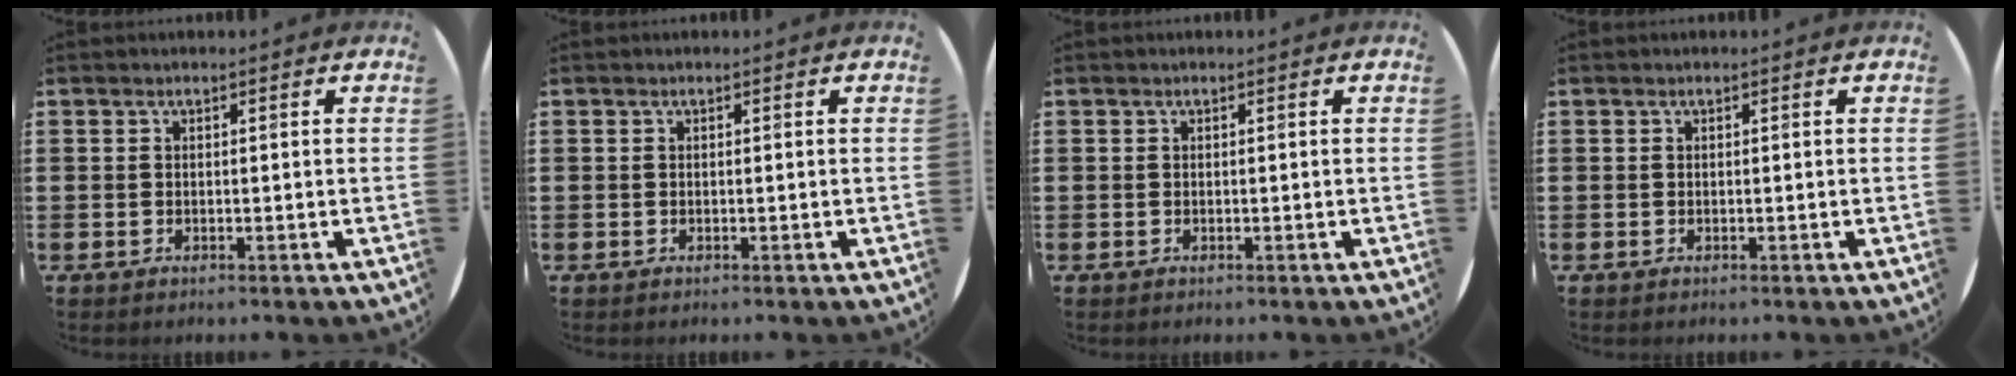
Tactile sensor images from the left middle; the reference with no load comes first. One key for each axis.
{"total": 0.0}
{"total": 0.0}
{"total": 0.0}